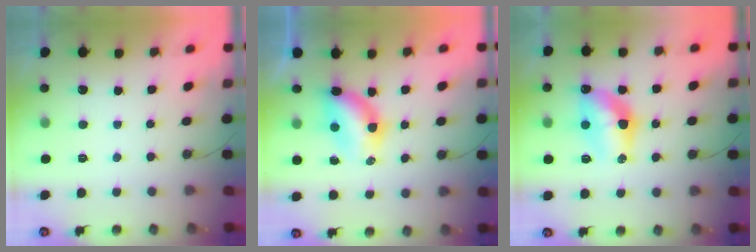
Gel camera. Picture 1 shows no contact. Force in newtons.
{"total": 7.9, "press": 6.9, "slide": 3.8}
{"total": 10.6, "press": 10.6, "slide": 0.9}